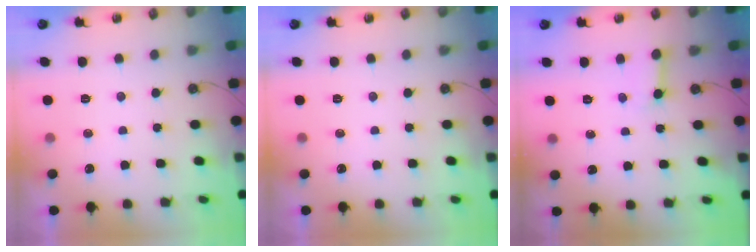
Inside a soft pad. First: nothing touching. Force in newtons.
{"total": 0.0}
{"total": 3.9, "press": 3.9, "slide": 0.5}